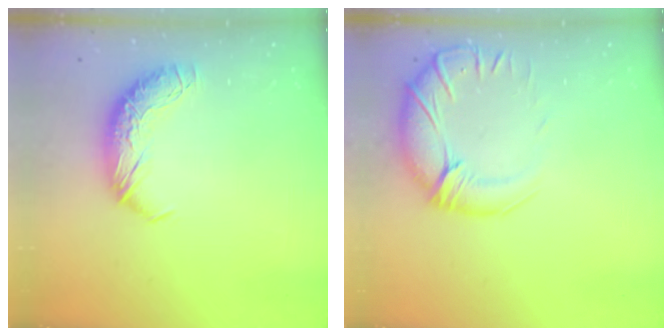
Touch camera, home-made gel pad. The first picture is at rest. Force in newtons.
{"total": 3.6, "press": 1.1, "slide": 3.4}